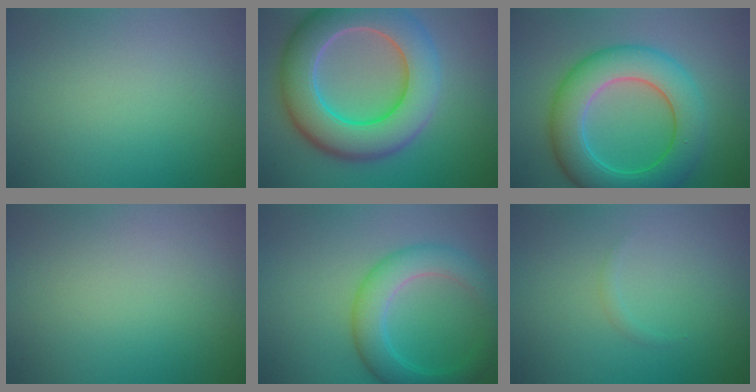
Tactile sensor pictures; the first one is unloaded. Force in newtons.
{"total": 10.7, "press": 10.7, "slide": 0.8}
{"total": 8.6, "press": 8.6, "slide": 0.1}
{"total": 0.0}
{"total": 4.9, "press": 4.9, "slide": 0.1}
{"total": 0.6, "press": 0.6, "slide": 0.1}